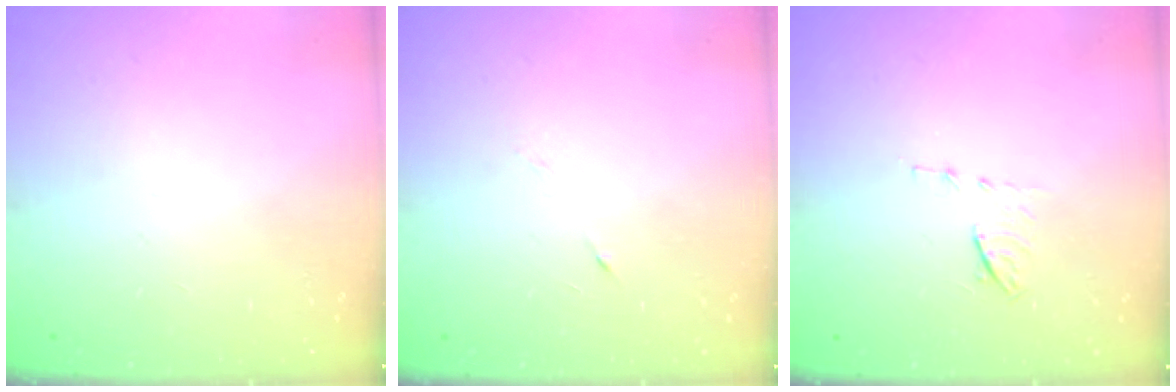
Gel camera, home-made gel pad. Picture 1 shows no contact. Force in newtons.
{"total": 3.1, "press": 3.0, "slide": 1.0}
{"total": 6.2, "press": 6.1, "slide": 1.0}